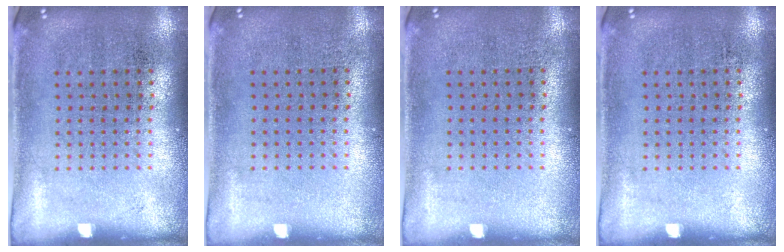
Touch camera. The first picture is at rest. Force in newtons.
{"total": 0.0}
{"total": 0.0}
{"total": 0.0}